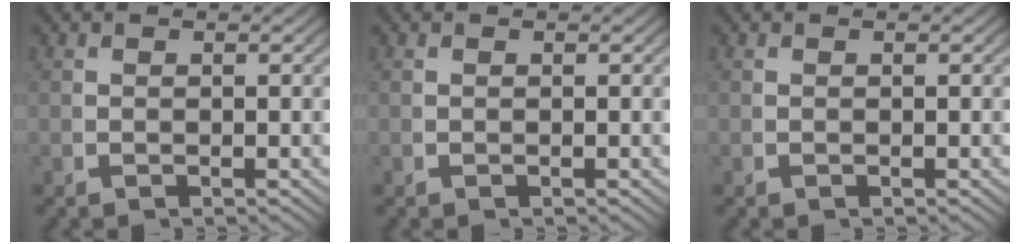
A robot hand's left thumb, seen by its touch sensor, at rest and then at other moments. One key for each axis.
{"total": 0.0}
{"total": 0.0}